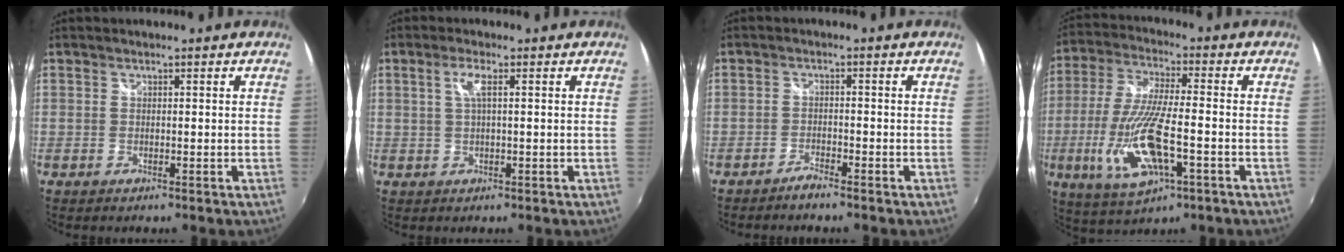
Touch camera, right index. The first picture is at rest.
{"total": 2.7, "force": [0.7, 0.1, 2.6], "torque": [-0.053, 0.003, 0.012]}
{"total": 2.1, "force": [-2.0, 0.2, 0.7], "torque": [-0.025, -0.002, -0.040]}
{"total": 16.0, "force": [-4.8, 4.8, 14.6], "torque": [-0.310, -0.019, -0.086]}